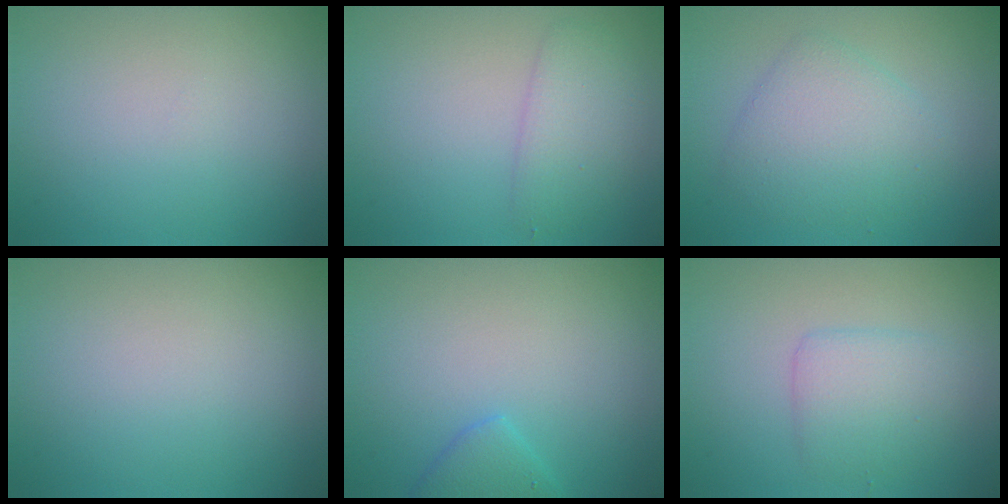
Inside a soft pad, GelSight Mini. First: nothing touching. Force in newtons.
{"total": 2.7, "press": 2.7, "slide": 0.1}
{"total": 3.8, "press": 3.8, "slide": 0.1}
{"total": 0.0}
{"total": 1.9, "press": 1.9, "slide": 0.1}
{"total": 2.7, "press": 2.7, "slide": 0.1}